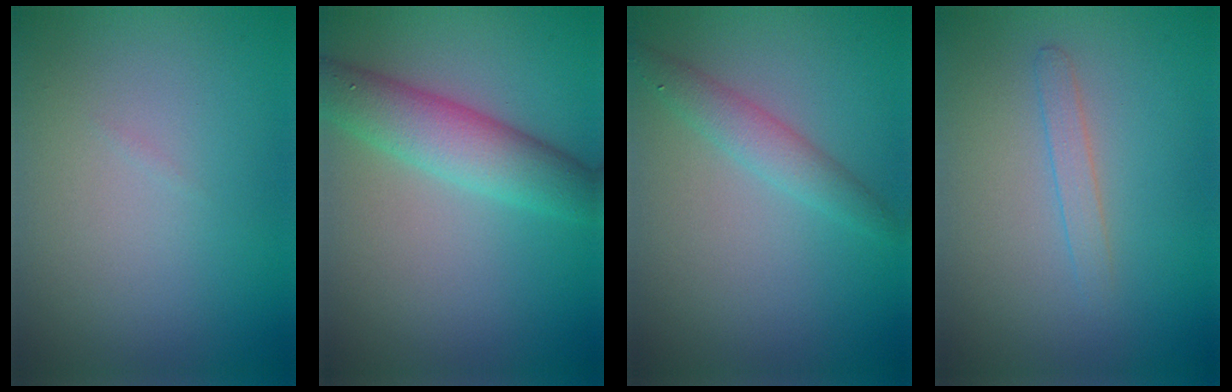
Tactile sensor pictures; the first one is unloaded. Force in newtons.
{"total": 5.2, "press": 5.2, "slide": 0.2}
{"total": 2.3, "press": 2.3, "slide": 0.0}
{"total": 1.2, "press": 1.2, "slide": 0.1}